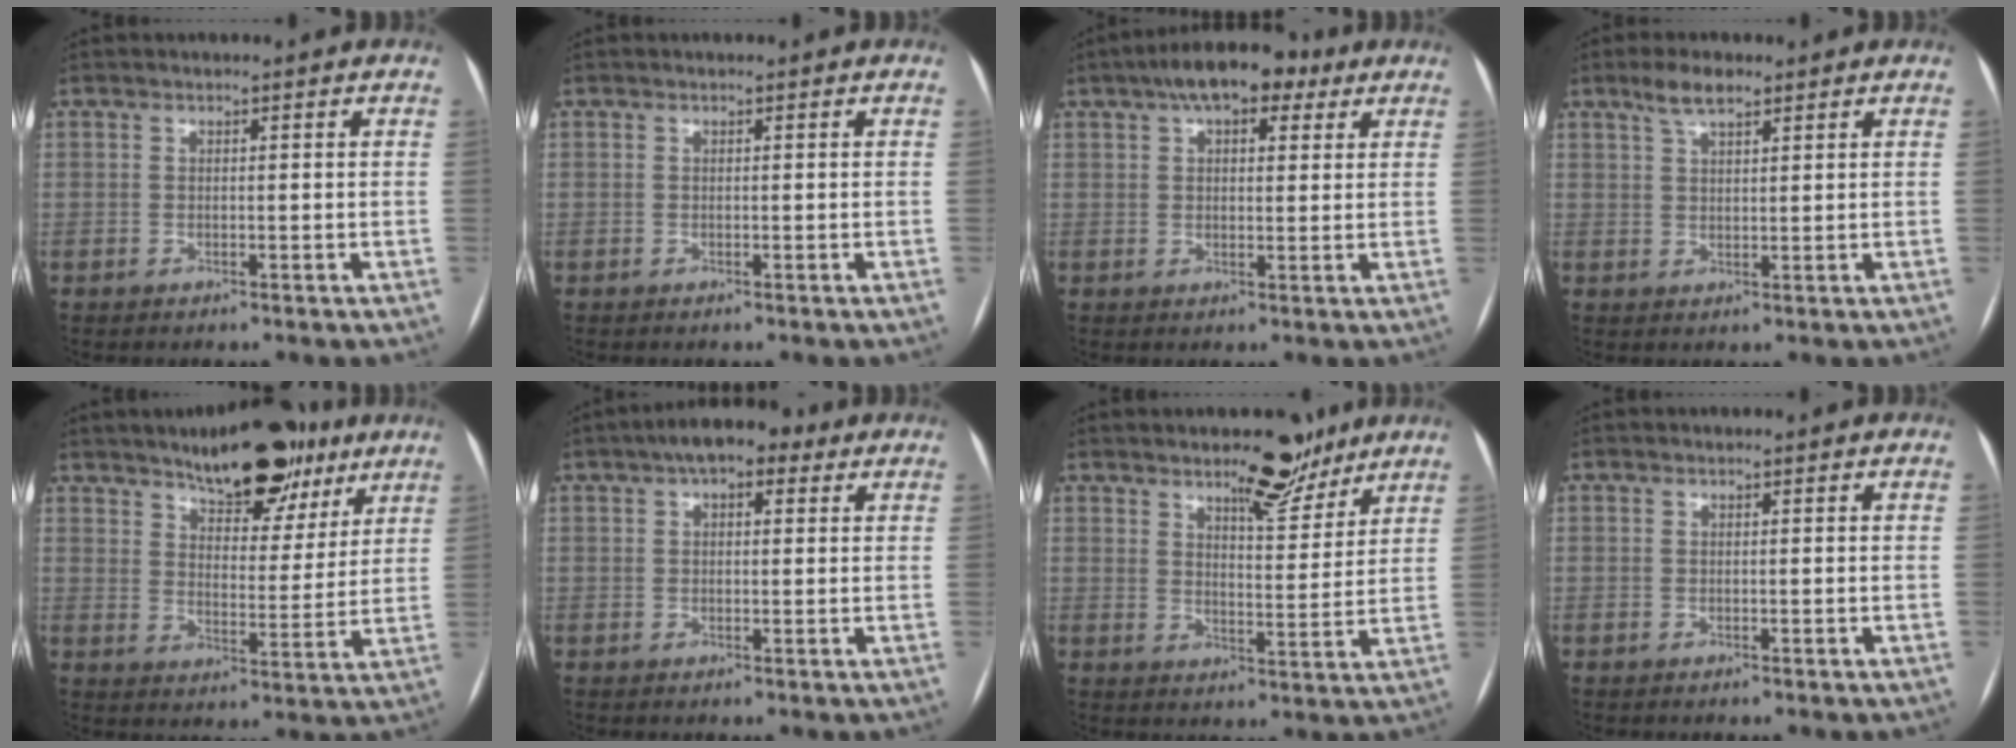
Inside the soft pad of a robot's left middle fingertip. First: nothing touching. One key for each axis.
{"total": 0.0}
{"total": 10.2, "fx": 6.0, "fy": 4.4, "fz": 6.9, "tx": -0.109, "ty": 0.034, "tz": 0.092}
{"total": 4.1, "fx": 3.0, "fy": 1.2, "fz": 2.6, "tx": -0.054, "ty": 0.010, "tz": 0.056}
{"total": 13.0, "fx": 9.3, "fy": 4.9, "fz": 7.7, "tx": -0.094, "ty": 0.004, "tz": 0.139}
{"total": 6.9, "fx": 3.8, "fy": 3.1, "fz": 4.9, "tx": -0.076, "ty": 0.030, "tz": 0.054}
{"total": 7.8, "fx": 6.1, "fy": 2.5, "fz": 4.2, "tx": -0.057, "ty": -0.006, "tz": 0.093}
{"total": 0.0}